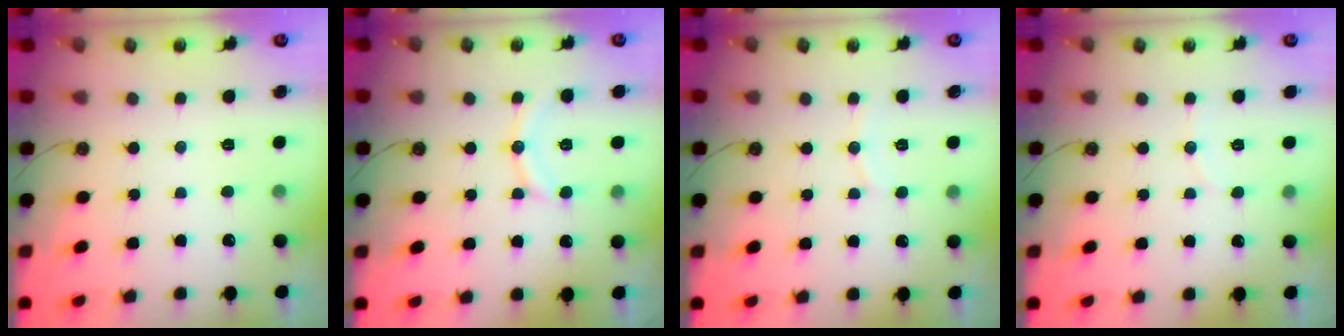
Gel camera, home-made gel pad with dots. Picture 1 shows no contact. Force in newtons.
{"total": 10.7, "press": 10.7, "slide": 1.0}
{"total": 5.9, "press": 5.9, "slide": 0.6}
{"total": 3.1, "press": 3.1, "slide": 0.2}